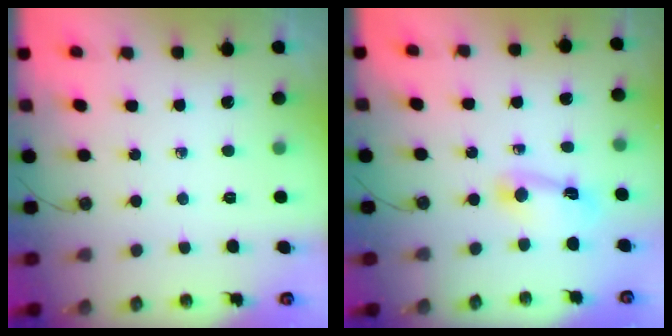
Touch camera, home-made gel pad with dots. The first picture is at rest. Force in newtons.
{"total": 8.5, "press": 4.8, "slide": 7.0}